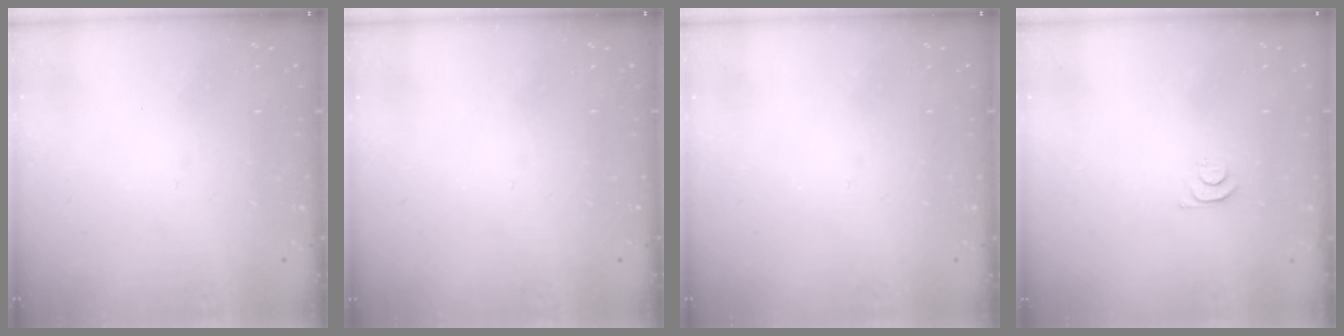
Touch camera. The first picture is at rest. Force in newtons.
{"total": 0.0}
{"total": 0.0}
{"total": 3.2, "press": 3.2, "slide": 0.4}